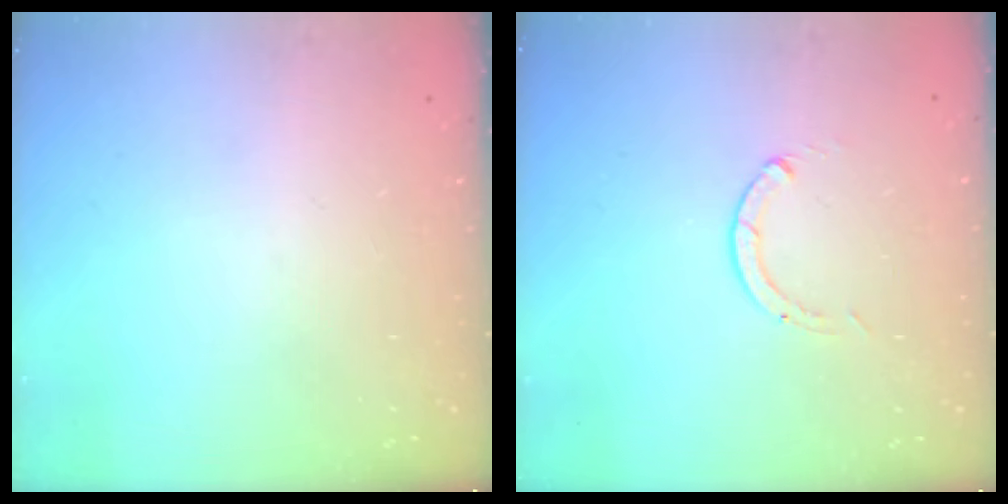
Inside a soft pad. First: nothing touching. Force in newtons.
{"total": 0.0}